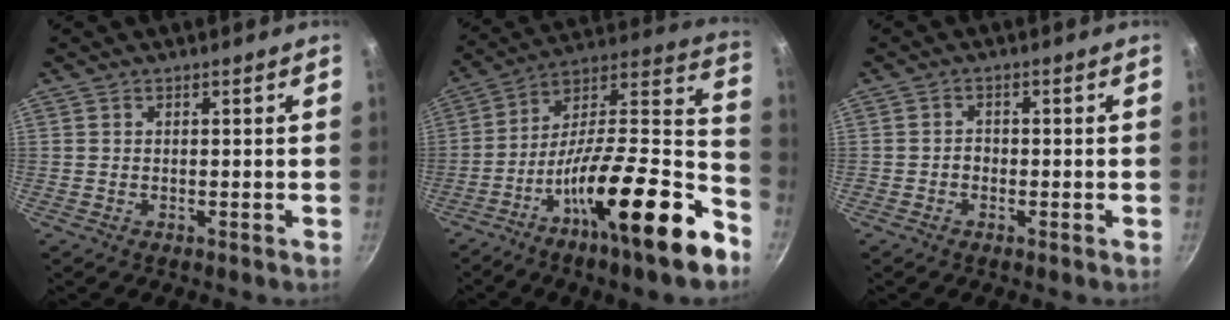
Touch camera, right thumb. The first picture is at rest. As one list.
[{"total": 27.6, "force": [-12.9, 7.3, 23.3], "torque": [-0.310, 0.066, -0.227]}, {"total": 1.4, "force": [-0.6, 1.1, 0.6], "torque": [-0.004, 0.009, -0.013]}]